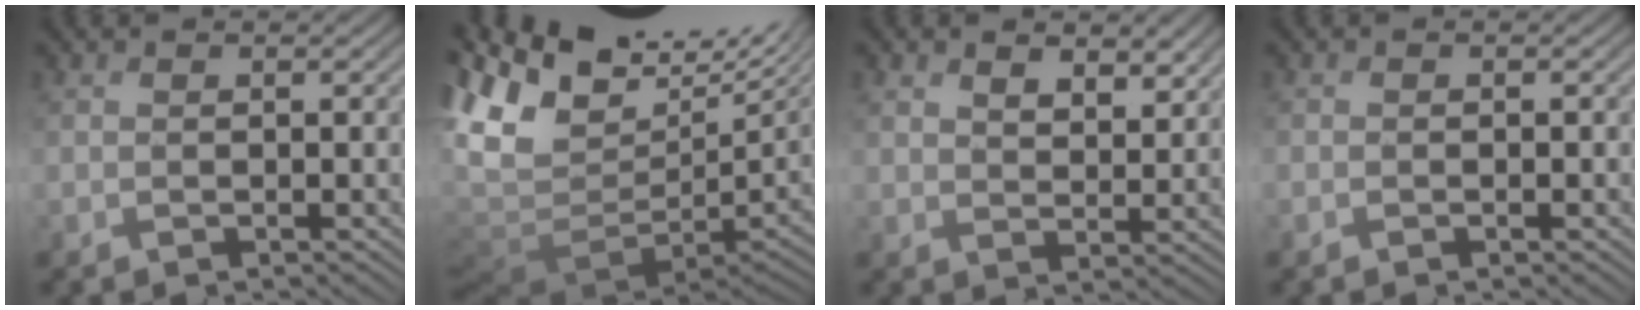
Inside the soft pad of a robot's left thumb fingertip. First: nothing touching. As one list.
[{"total": 14.0, "force": [1.6, 7.8, 11.6], "torque": [-0.198, -0.003, 0.076]}, {"total": 5.0, "force": [3.2, 2.5, 2.8], "torque": [-0.055, -0.008, 0.064]}, {"total": 0.5, "force": [-0.4, 0.3, 0.1], "torque": [0.000, 0.000, -0.004]}]